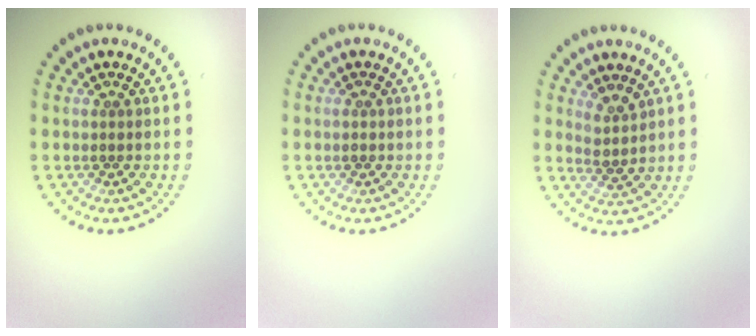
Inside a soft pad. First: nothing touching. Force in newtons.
{"total": 0.8, "press": 0.8, "slide": 0.1}
{"total": 1.8, "press": 1.4, "slide": 1.2}